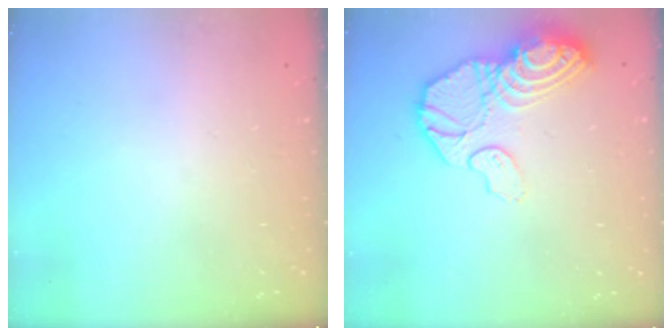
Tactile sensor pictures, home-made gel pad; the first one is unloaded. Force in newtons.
{"total": 15.5, "press": 15.5, "slide": 1.4}